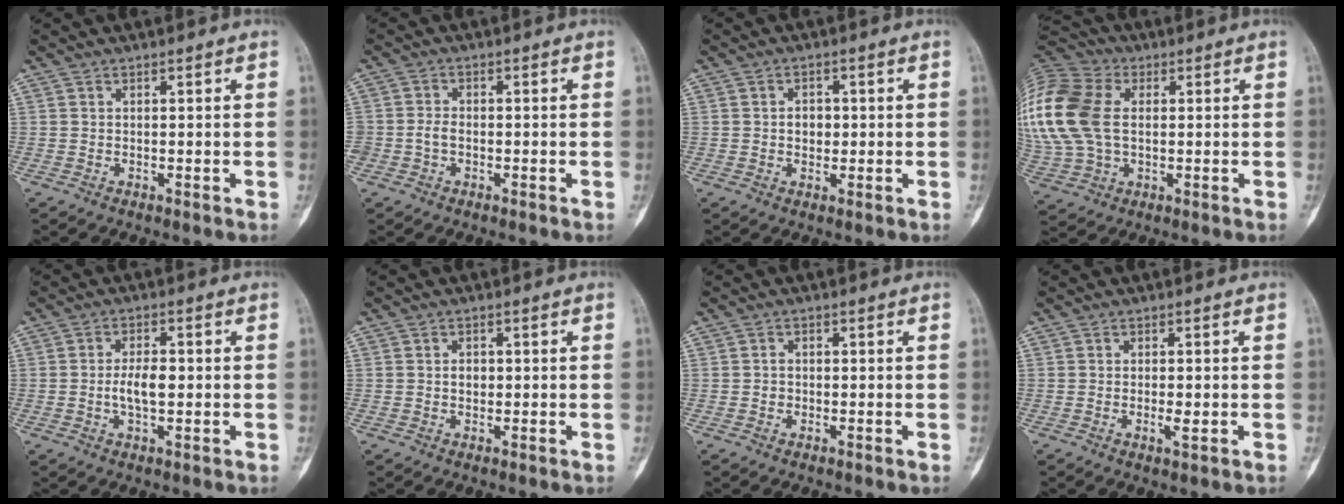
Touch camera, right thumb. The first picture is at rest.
{"total": 2.4, "force": [-0.7, 1.7, 1.4], "torque": [-0.022, 0.009, -0.014]}
{"total": 3.0, "force": [0.0, 2.4, 1.9], "torque": [-0.009, 0.004, 0.000]}
{"total": 23.8, "force": [3.3, 16.3, 17.0], "torque": [-0.425, 0.024, 0.068]}
{"total": 5.2, "force": [-0.4, 2.5, 4.5], "torque": [-0.083, 0.005, -0.008]}
{"total": 1.7, "force": [0.1, 1.3, 1.1], "torque": [-0.006, 0.003, 0.002]}
{"total": 1.6, "force": [-0.2, 1.4, 0.7], "torque": [-0.004, 0.005, -0.004]}
{"total": 2.6, "force": [-0.5, 1.0, 2.3], "torque": [-0.043, -0.003, -0.006]}